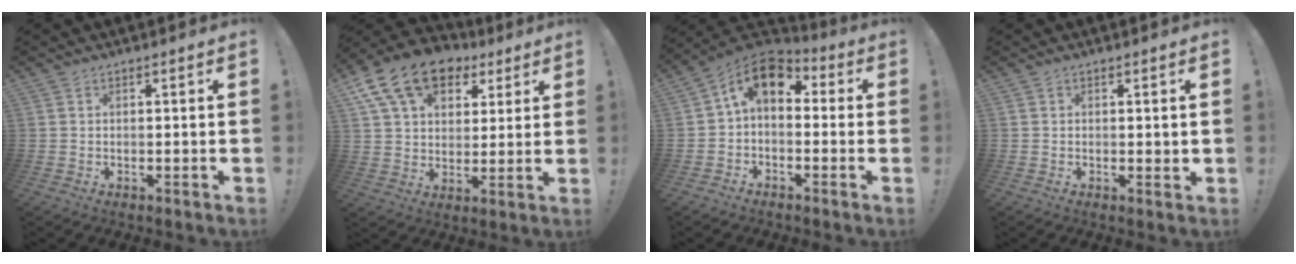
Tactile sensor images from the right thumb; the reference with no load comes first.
{"total": 17.4, "force": [9.2, 11.1, 9.9], "torque": [-0.162, -0.041, 0.169]}
{"total": 10.2, "force": [2.5, 6.5, 7.4], "torque": [-0.120, -0.002, 0.048]}
{"total": 0.9, "force": [0.4, 0.4, 0.7], "torque": [-0.011, 0.000, 0.007]}